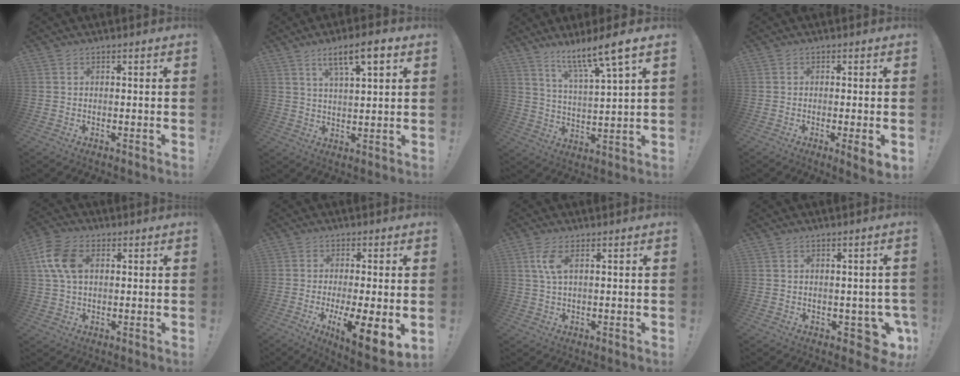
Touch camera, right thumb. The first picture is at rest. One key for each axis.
{"total": 9.3, "fx": 5.1, "fy": 2.1, "fz": 7.4, "tx": -0.116, "ty": -0.020, "tz": 0.083}
{"total": 11.0, "fx": 8.3, "fy": -0.3, "fz": 7.3, "tx": -0.120, "ty": -0.058, "tz": 0.127}
{"total": 4.3, "fx": -0.8, "fy": -0.1, "fz": 4.3, "tx": -0.061, "ty": -0.011, "tz": -0.009}
{"total": 10.5, "fx": 2.5, "fy": 6.8, "fz": 7.6, "tx": -0.147, "ty": 0.008, "tz": 0.047}
{"total": 11.4, "fx": -3.0, "fy": 2.3, "fz": 10.7, "tx": -0.171, "ty": 0.000, "tz": -0.039}
{"total": 4.7, "fx": 1.5, "fy": 1.4, "fz": 4.2, "tx": -0.083, "ty": -0.005, "tz": 0.024}
{"total": 6.7, "fx": -1.7, "fy": 4.4, "fz": 4.7, "tx": -0.039, "ty": 0.009, "tz": -0.017}